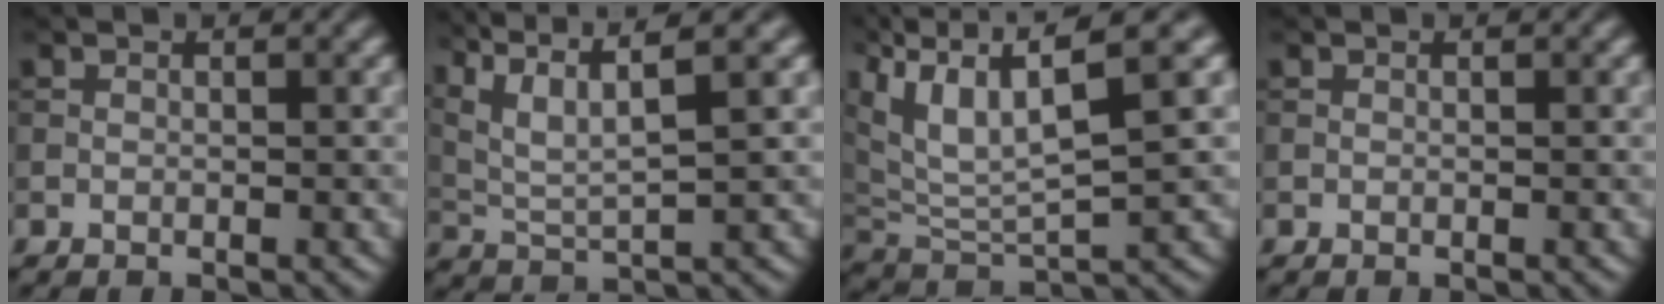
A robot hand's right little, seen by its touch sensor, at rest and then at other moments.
{"total": 8.5, "force": [5.3, 2.1, 6.2], "torque": [-0.124, 0.029, 0.076]}
{"total": 8.2, "force": [4.0, 2.5, 6.7], "torque": [-0.139, 0.006, 0.075]}
{"total": 0.0}